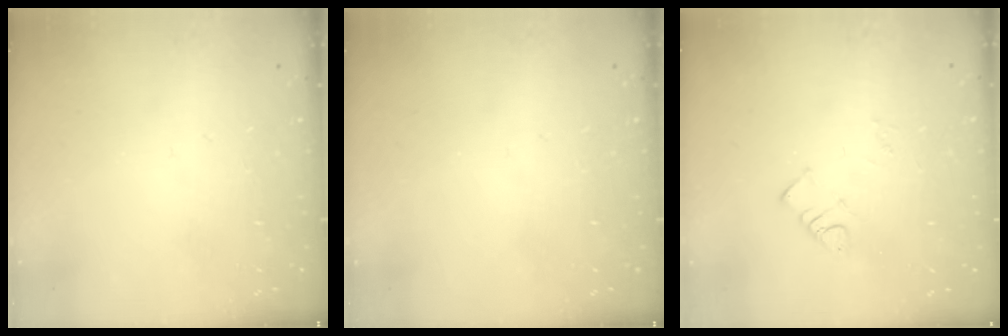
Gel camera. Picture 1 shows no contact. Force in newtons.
{"total": 0.0}
{"total": 4.1, "press": 4.0, "slide": 0.7}